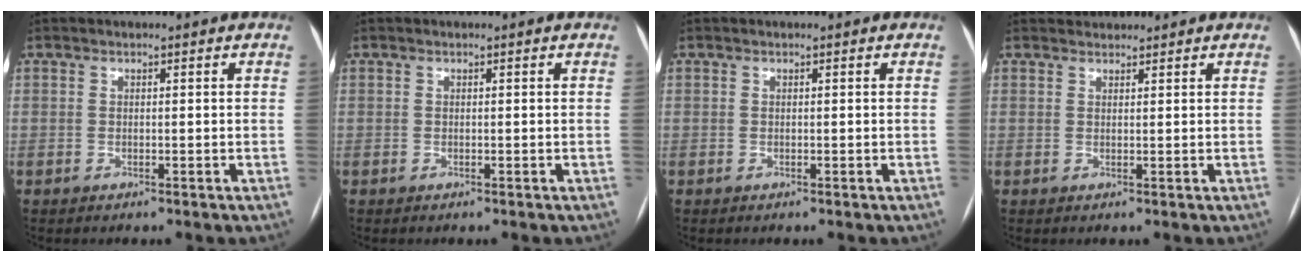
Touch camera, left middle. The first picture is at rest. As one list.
[{"total": 0.0}, {"total": 0.0}, {"total": 1.9, "force": [1.9, 0.3, -0.2], "torque": [-0.002, 0.020, 0.035]}]